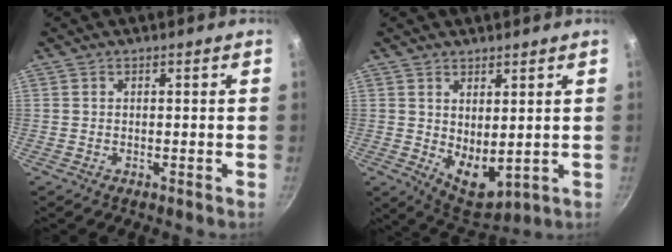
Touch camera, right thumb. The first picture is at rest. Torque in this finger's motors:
{"motor_torque": [-0.58, 0.75, 0.95, 0.27, 0.20]}